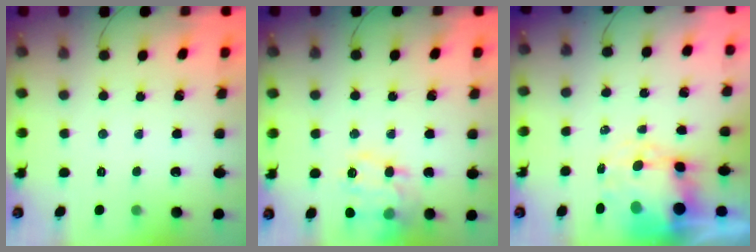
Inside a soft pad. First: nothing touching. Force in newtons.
{"total": 16.7, "press": 16.7, "slide": 1.6}
{"total": 7.2, "press": 6.9, "slide": 2.2}